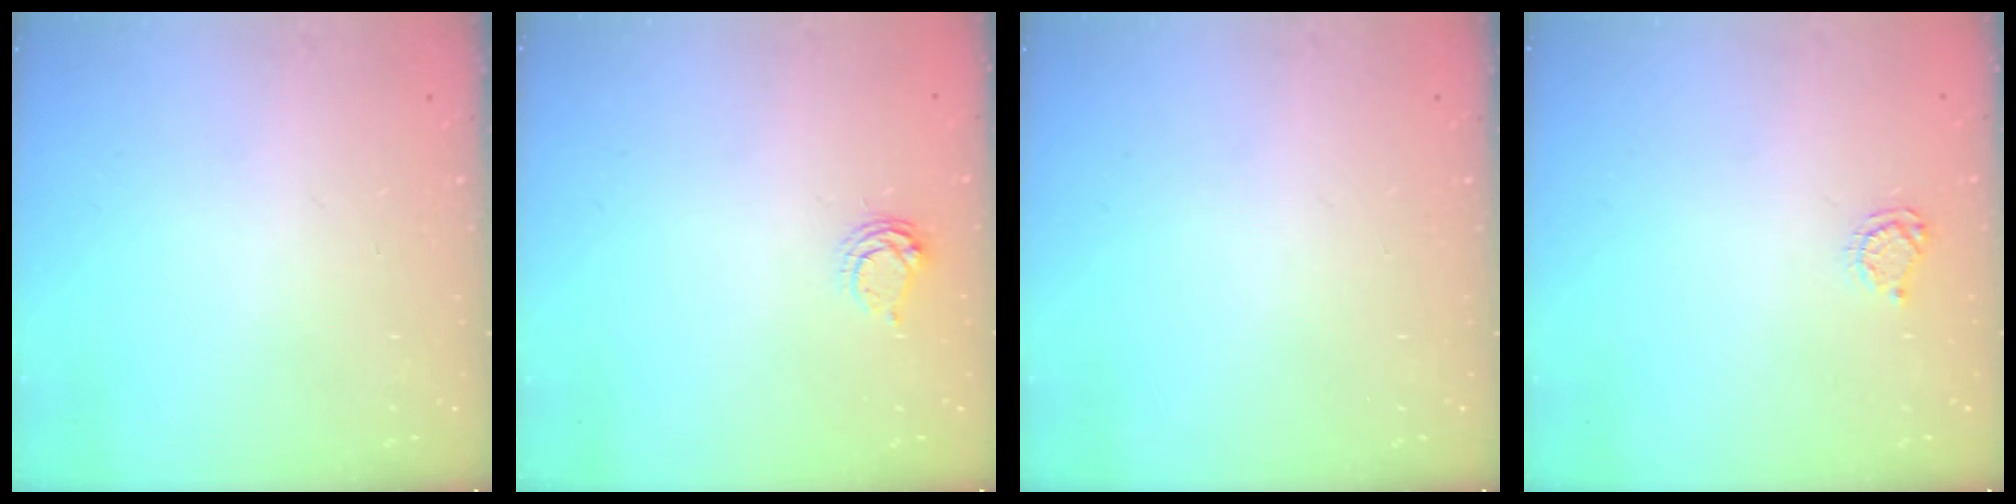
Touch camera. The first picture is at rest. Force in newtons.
{"total": 4.6, "press": 4.6, "slide": 0.5}
{"total": 0.0}
{"total": 4.7, "press": 4.7, "slide": 0.6}